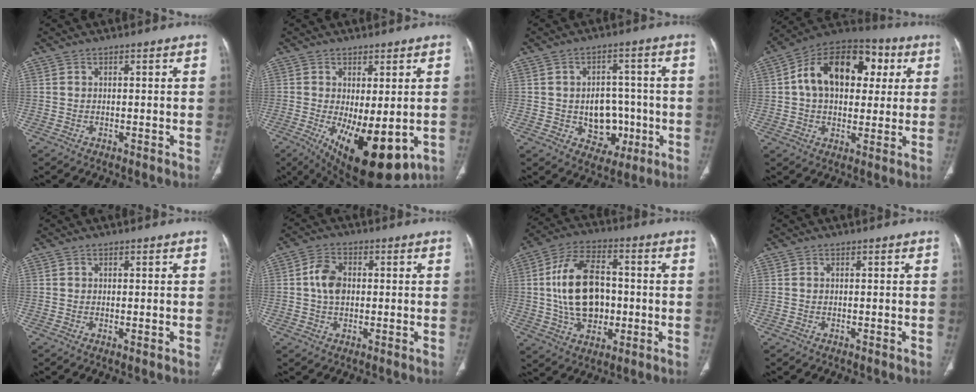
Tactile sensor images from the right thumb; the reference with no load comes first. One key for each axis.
{"total": 15.4, "fx": -4.4, "fy": 6.4, "fz": 13.4, "tx": -0.198, "ty": -0.022, "tz": -0.042}
{"total": 9.4, "fx": -1.8, "fy": 7.4, "fz": 5.6, "tx": -0.036, "ty": 0.024, "tz": -0.013}
{"total": 19.6, "fx": 4.3, "fy": 13.0, "fz": 14.0, "tx": -0.191, "ty": 0.021, "tz": 0.058}
{"total": 0.6, "fx": -0.1, "fy": 0.2, "fz": 0.5, "tx": -0.014, "ty": -0.004, "tz": -0.002}
{"total": 5.6, "fx": 0.3, "fy": 3.9, "fz": 4.0, "tx": -0.068, "ty": 0.009, "tz": 0.000}
{"total": 16.1, "fx": -0.2, "fy": 10.3, "fz": 12.4, "tx": -0.206, "ty": 0.020, "tz": 0.000}
{"total": 0.0}